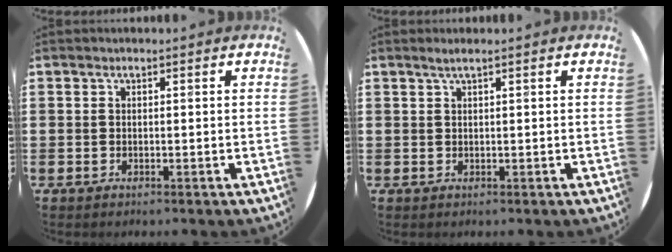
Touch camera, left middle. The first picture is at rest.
{"total": 1.0, "force": [0.5, -0.1, 0.9], "torque": [-0.015, 0.002, 0.009]}